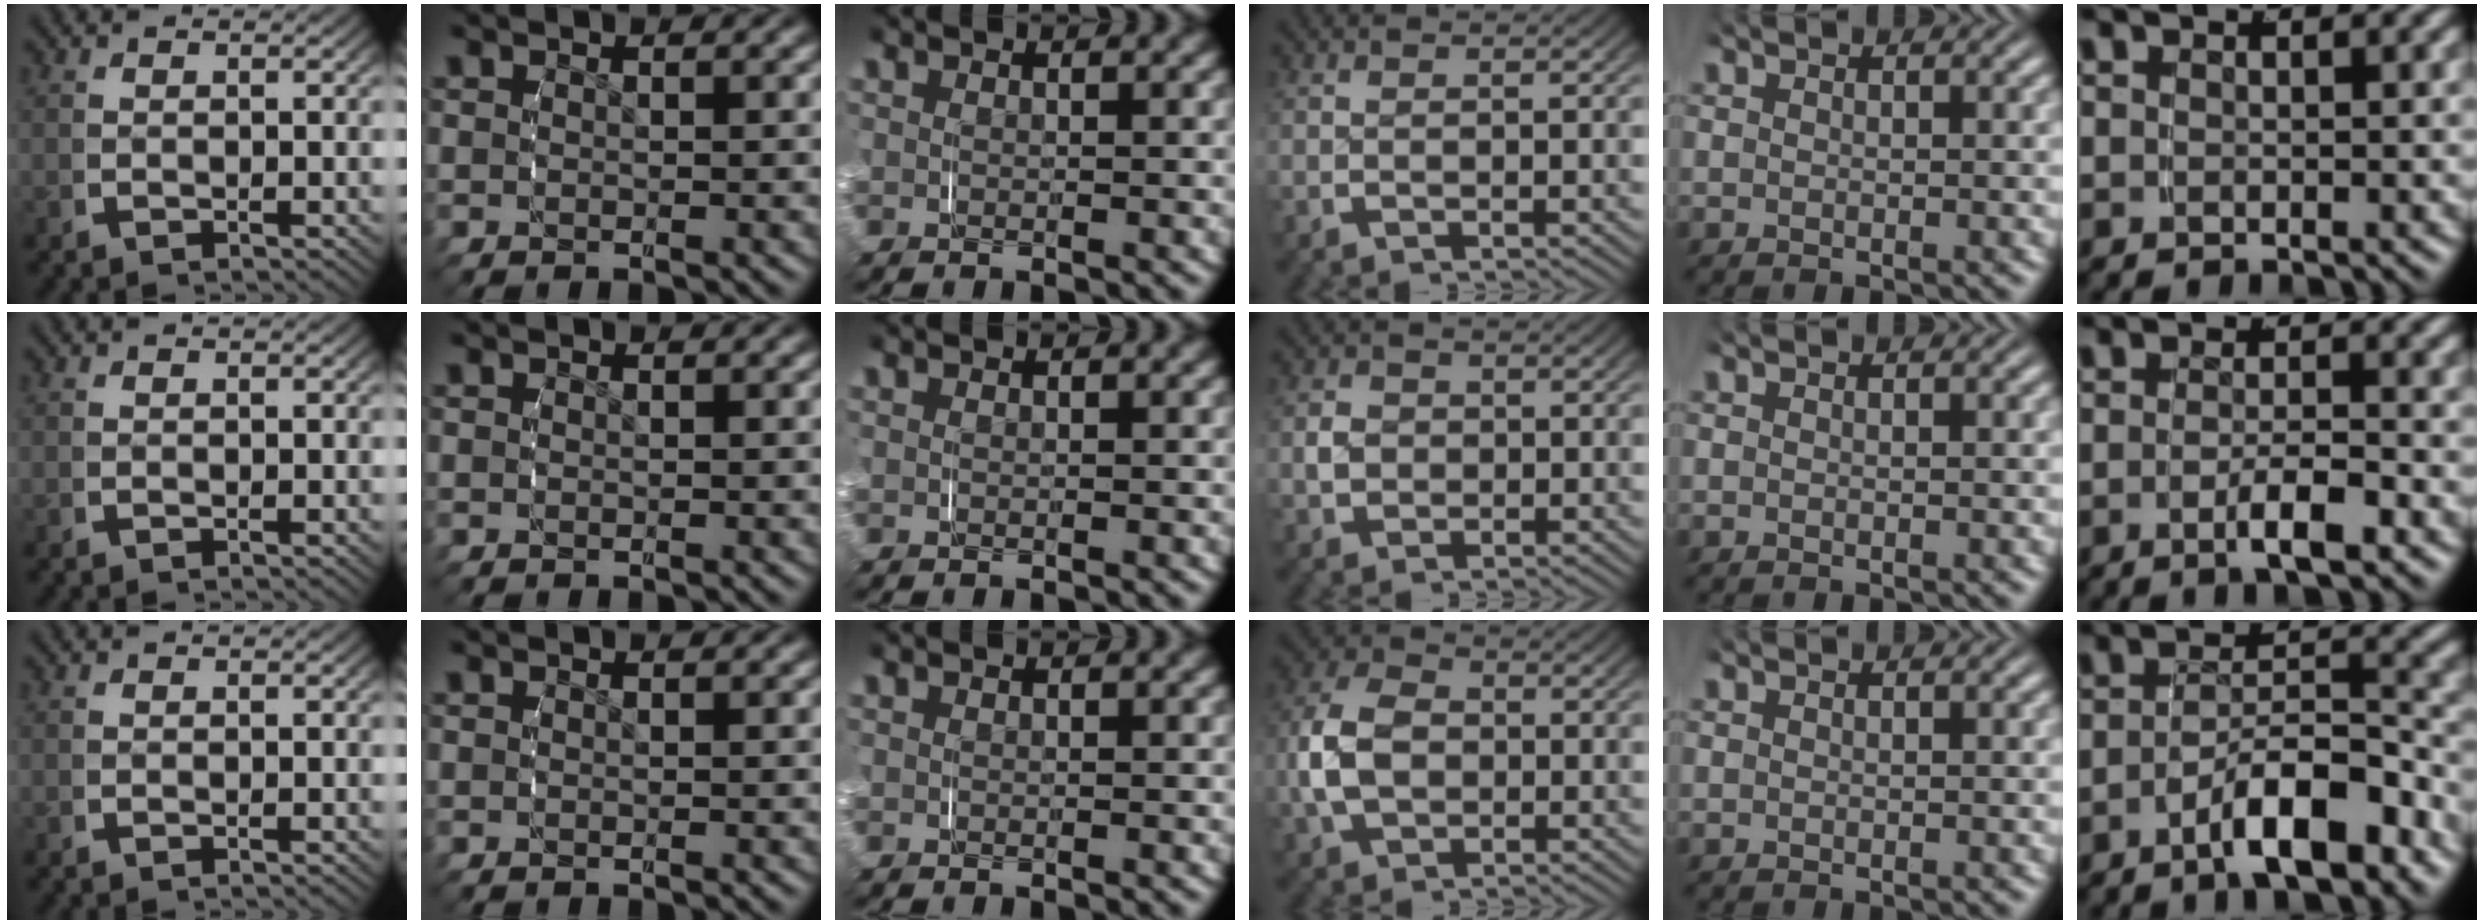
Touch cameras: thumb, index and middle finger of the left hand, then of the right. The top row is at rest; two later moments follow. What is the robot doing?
{"motion": "grasp_and_lifting", "object": "ribbon"}